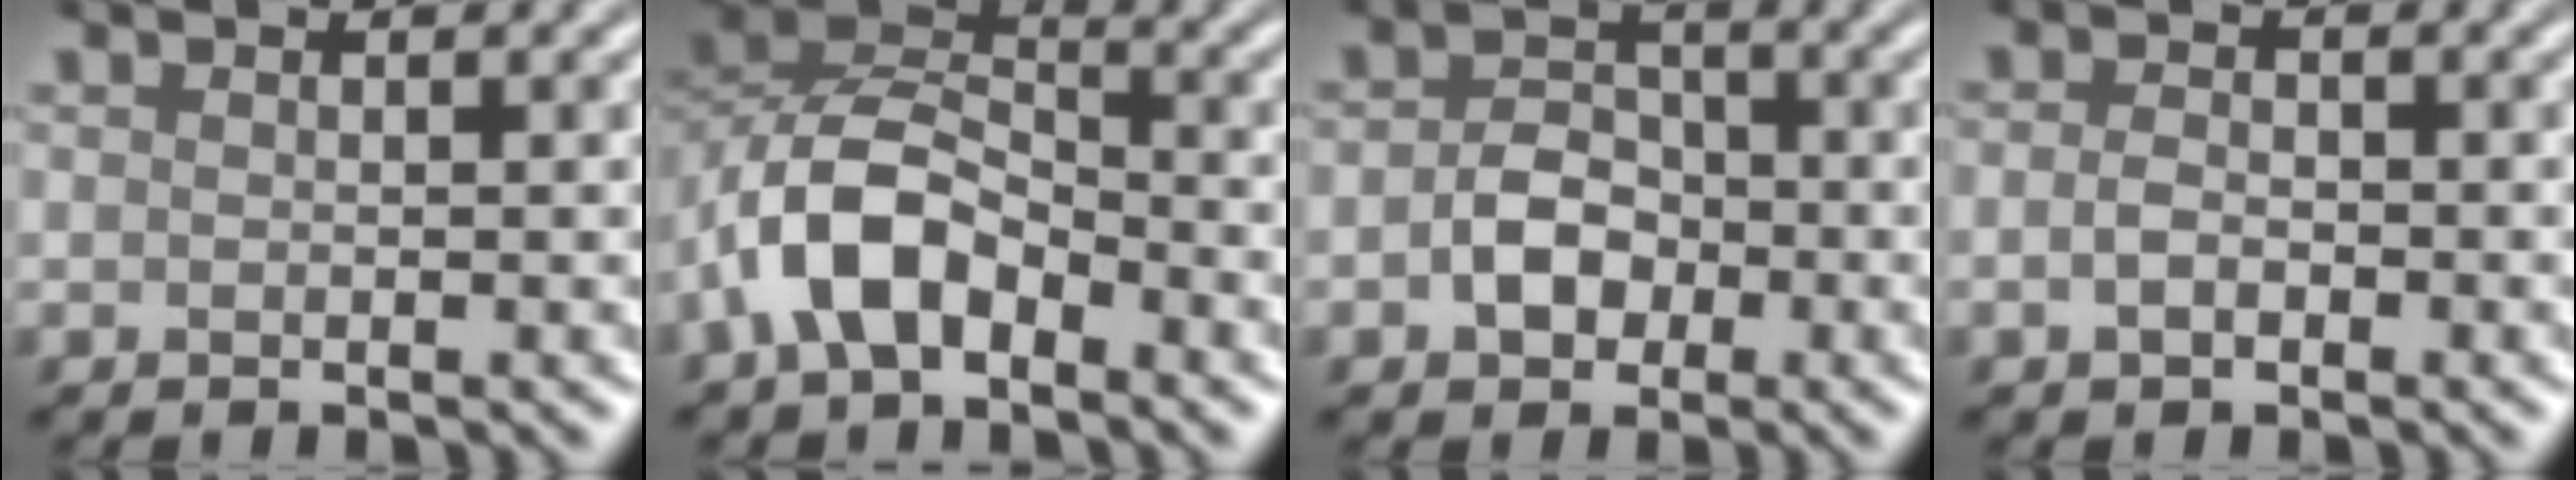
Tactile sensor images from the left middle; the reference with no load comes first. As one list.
[{"total": 5.9, "force": [-2.8, 3.4, 4.0], "torque": [-0.068, 0.015, -0.062]}, {"total": 3.3, "force": [-0.9, 2.5, 2.0], "torque": [-0.033, 0.004, -0.017]}, {"total": 1.4, "force": [-0.6, 0.9, 1.0], "torque": [-0.022, 0.004, -0.015]}]